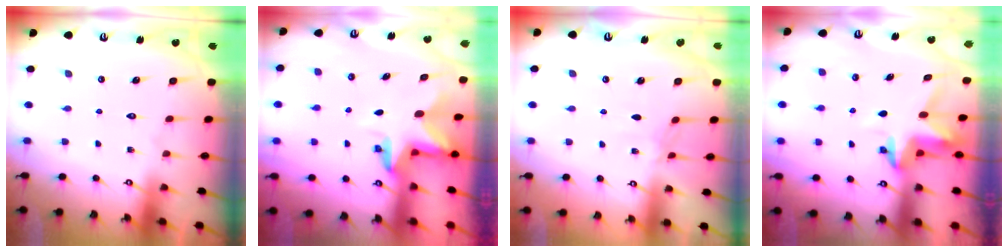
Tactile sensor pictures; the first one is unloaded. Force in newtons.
{"total": 2.8, "press": 2.8, "slide": 0.1}
{"total": 2.3, "press": 2.3, "slide": 0.5}
{"total": 3.9, "press": 3.9, "slide": 0.3}